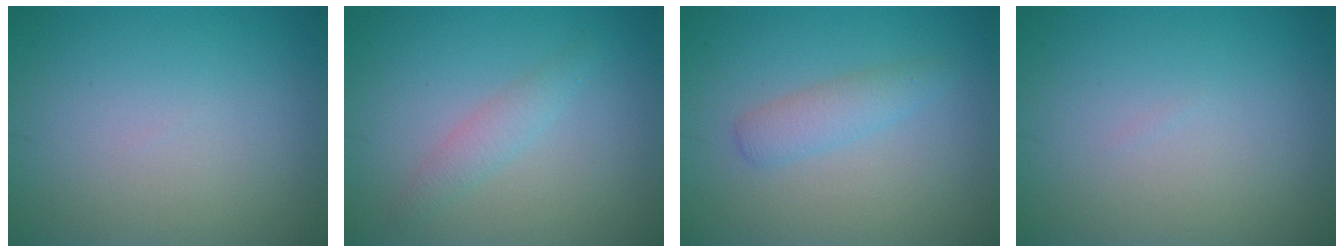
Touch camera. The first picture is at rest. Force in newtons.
{"total": 1.6, "press": 1.6, "slide": 0.2}
{"total": 2.0, "press": 2.0, "slide": 0.1}
{"total": 0.0}